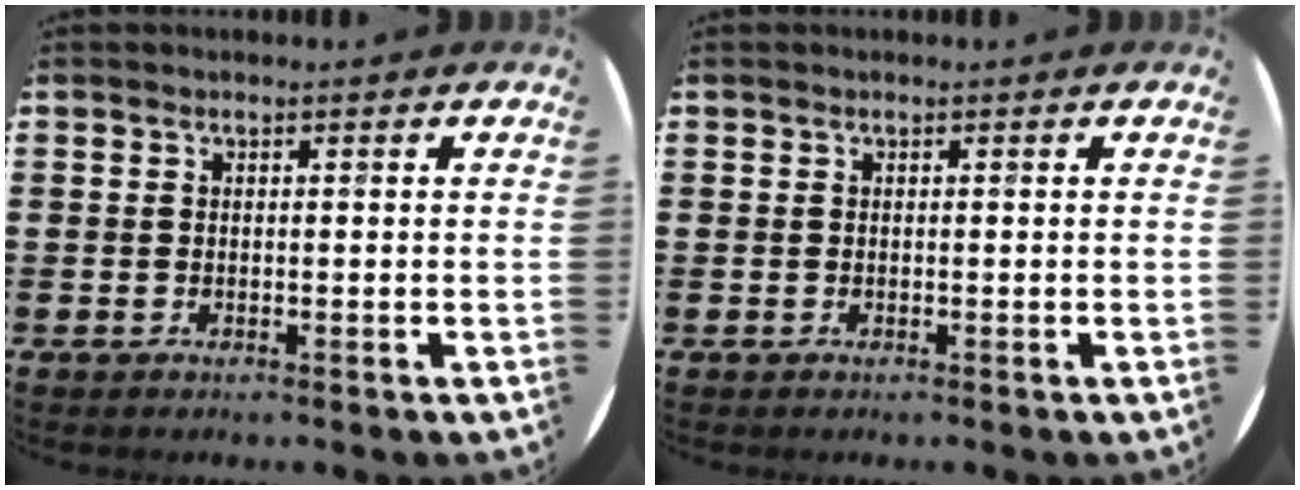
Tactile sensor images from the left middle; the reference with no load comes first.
{"total": 0.0}